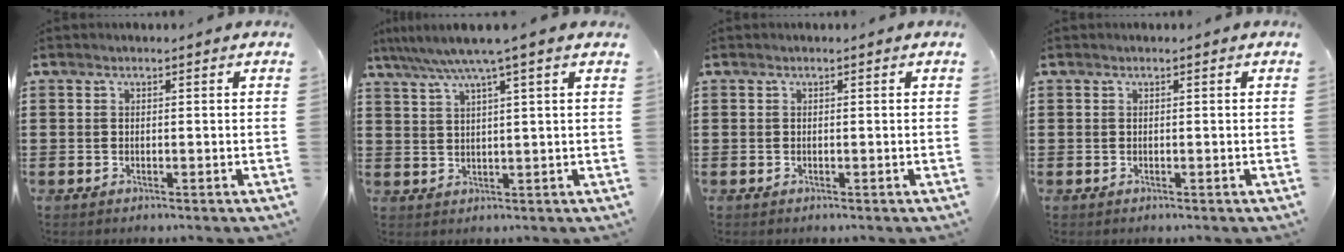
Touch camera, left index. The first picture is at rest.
{"total": 5.2, "force": [3.5, -0.7, 3.8], "torque": [-0.083, -0.010, 0.057]}
{"total": 0.0}
{"total": 0.0}